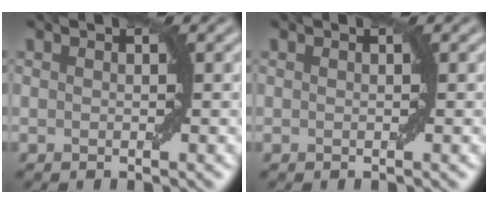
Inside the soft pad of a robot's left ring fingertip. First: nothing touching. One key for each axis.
{"total": 0.0}